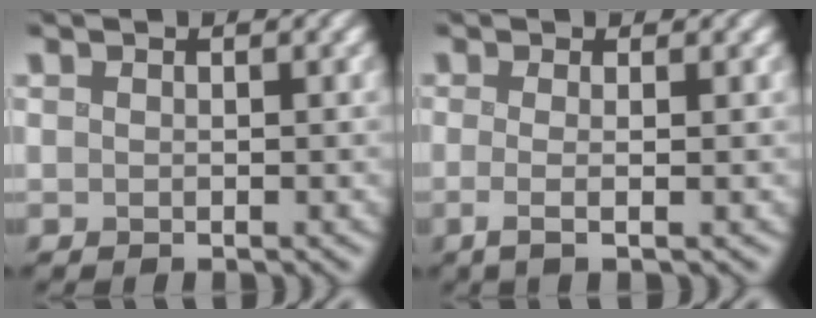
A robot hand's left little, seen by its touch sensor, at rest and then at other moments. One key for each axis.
{"total": 1.8, "fx": -0.4, "fy": 0.3, "fz": 1.8, "tx": -0.033, "ty": -0.003, "tz": -0.012}